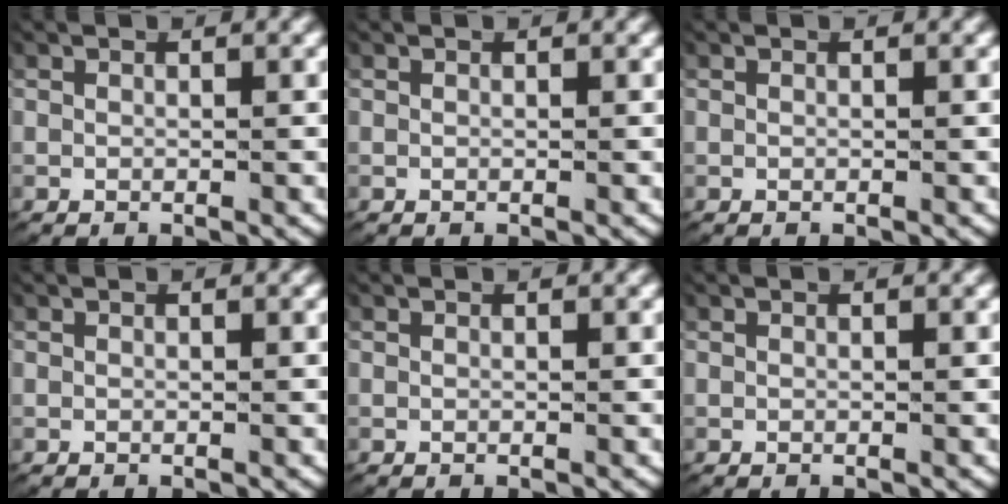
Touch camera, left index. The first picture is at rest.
{"total": 0.0}
{"total": 0.0}
{"total": 0.0}
{"total": 0.0}
{"total": 0.0}